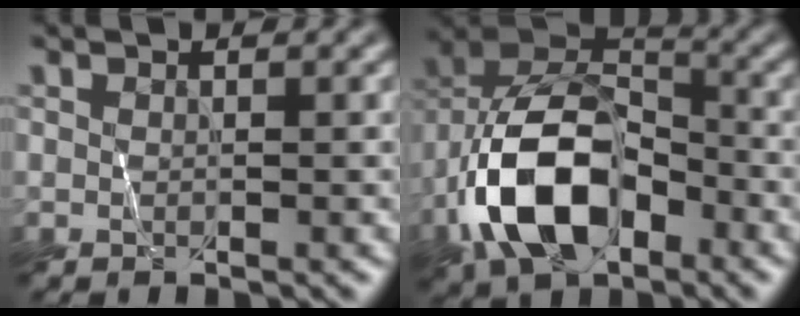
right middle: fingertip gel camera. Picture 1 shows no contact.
{"total": 11.3, "force": [-4.9, 6.4, 7.9], "torque": [-0.156, 0.015, -0.091]}